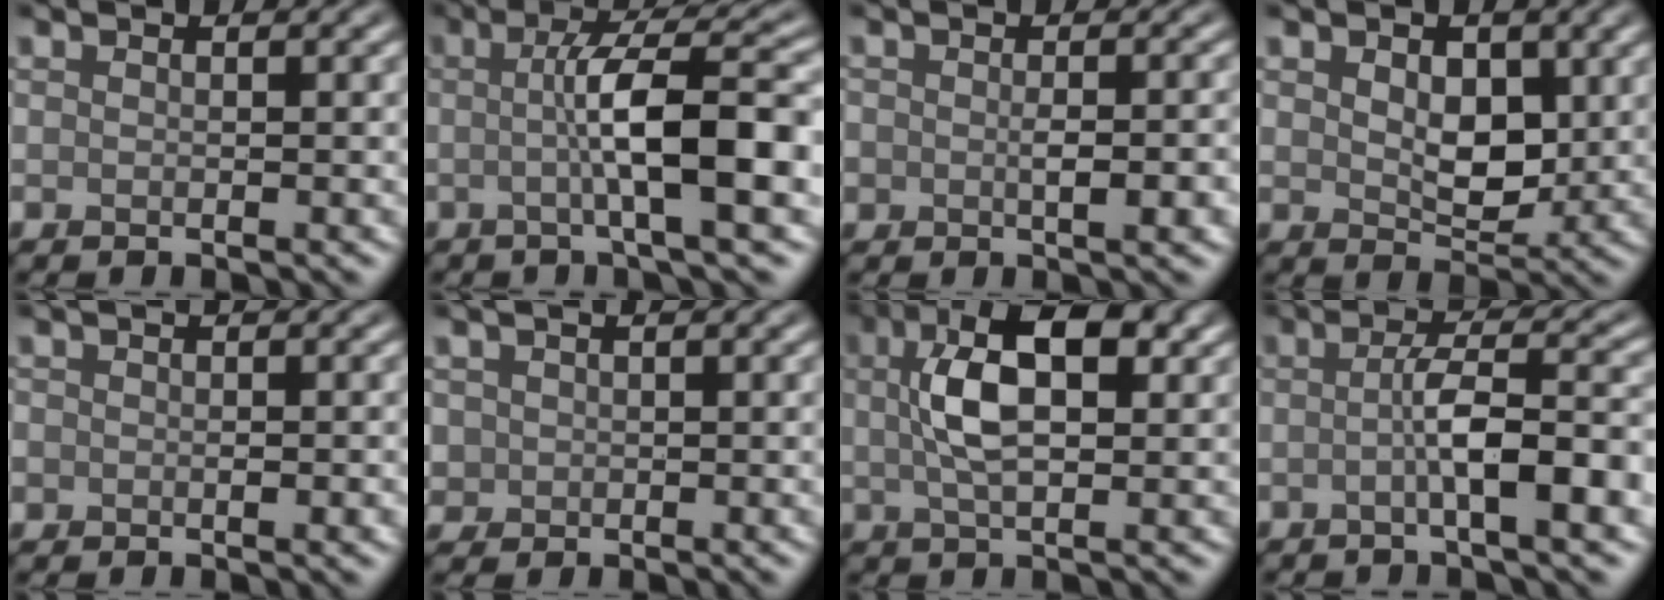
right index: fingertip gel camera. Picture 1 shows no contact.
{"total": 7.8, "force": [-0.5, 1.4, 7.7], "torque": [-0.115, 0.009, -0.013]}
{"total": 4.0, "force": [-0.9, 2.4, 3.1], "torque": [-0.039, -0.012, -0.006]}
{"total": 4.2, "force": [0.9, 2.8, 3.1], "torque": [-0.053, -0.007, 0.016]}
{"total": 2.6, "force": [-0.6, 1.9, 1.7], "torque": [-0.012, -0.003, -0.004]}
{"total": 1.3, "force": [0.1, 1.3, 0.1], "torque": [0.005, -0.003, 0.004]}
{"total": 7.6, "force": [1.8, 3.4, 6.5], "torque": [-0.116, 0.014, 0.027]}
{"total": 6.2, "force": [-1.3, 1.1, 5.9], "torque": [-0.096, 0.013, -0.030]}